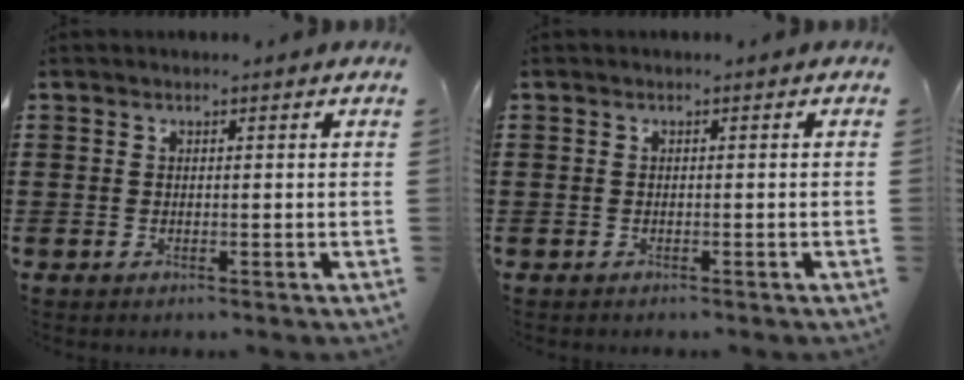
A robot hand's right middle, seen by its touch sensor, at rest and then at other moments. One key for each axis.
{"total": 0.6, "fx": -0.4, "fy": 0.4, "fz": -0.1, "tx": 0.001, "ty": 0.004, "tz": -0.011}